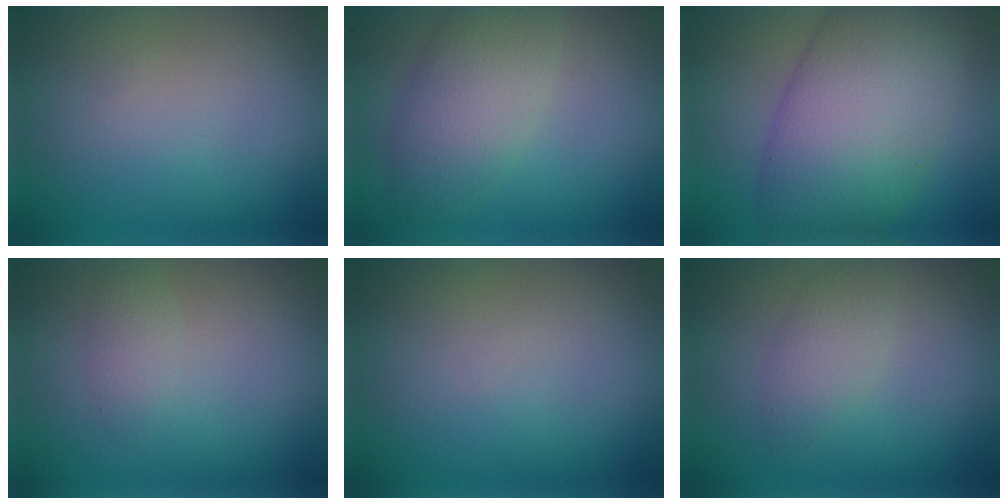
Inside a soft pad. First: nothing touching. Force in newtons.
{"total": 5.2, "press": 5.2, "slide": 0.2}
{"total": 12.0, "press": 12.0, "slide": 0.5}
{"total": 1.3, "press": 1.3, "slide": 0.1}
{"total": 0.0}
{"total": 2.4, "press": 2.4, "slide": 0.1}